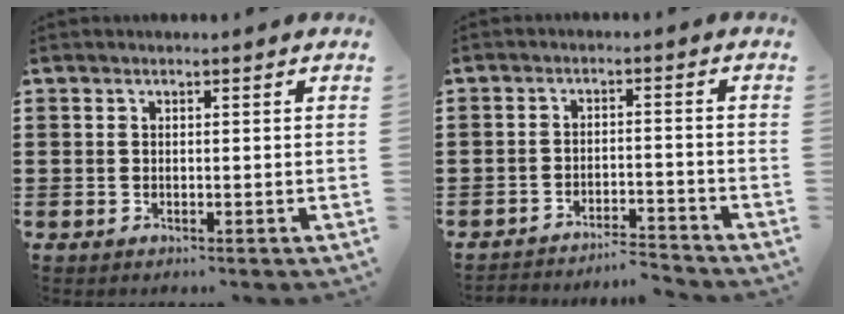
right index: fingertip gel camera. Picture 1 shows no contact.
{"total": 3.9, "force": [-3.9, 0.1, 0.0], "torque": [-0.006, 0.000, -0.084]}